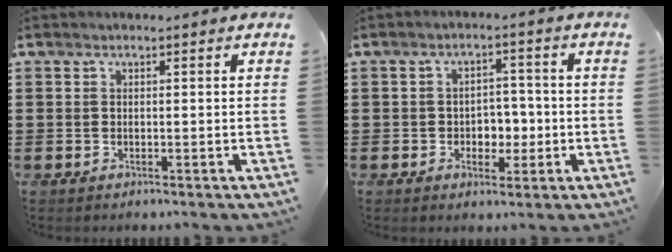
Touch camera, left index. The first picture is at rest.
{"total": 3.9, "force": [-0.9, 3.2, 2.0], "torque": [-0.042, 0.005, -0.024]}